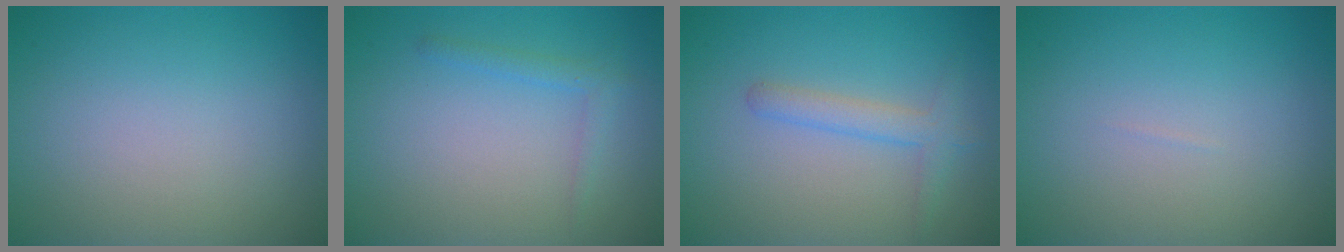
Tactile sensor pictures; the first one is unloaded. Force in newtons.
{"total": 1.3, "press": 1.3, "slide": 0.1}
{"total": 2.1, "press": 2.1, "slide": 0.1}
{"total": 0.0}